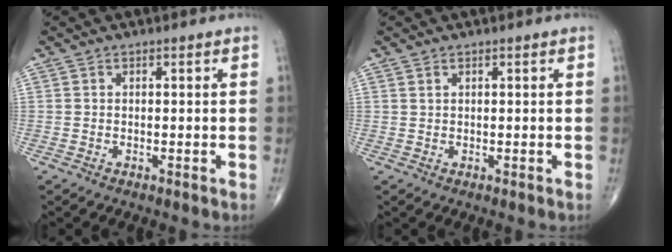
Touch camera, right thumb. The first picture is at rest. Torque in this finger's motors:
{"motor_torque": [-0.11, 0.05, -0.05, 0.04, 0.02]}